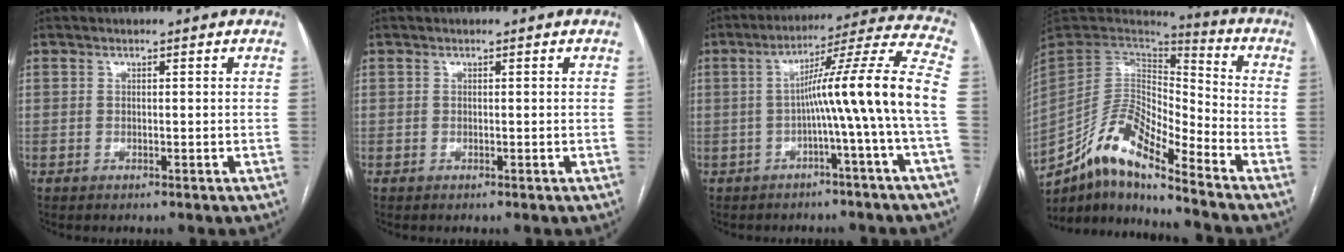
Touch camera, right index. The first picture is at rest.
{"total": 0.0}
{"total": 11.7, "force": [-2.5, -2.2, 11.2], "torque": [-0.160, 0.030, -0.039]}
{"total": 14.3, "force": [-10.4, 3.1, 9.4], "torque": [-0.176, 0.019, -0.191]}